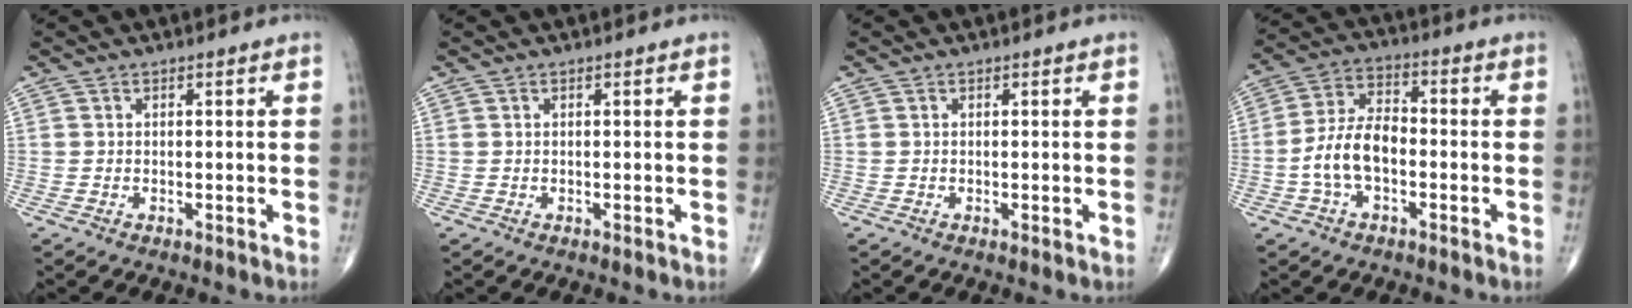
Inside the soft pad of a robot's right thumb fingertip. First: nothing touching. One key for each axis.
{"total": 0.0}
{"total": 0.0}
{"total": 9.5, "fx": -2.4, "fy": 5.3, "fz": 7.4, "tx": -0.143, "ty": 0.034, "tz": -0.053}